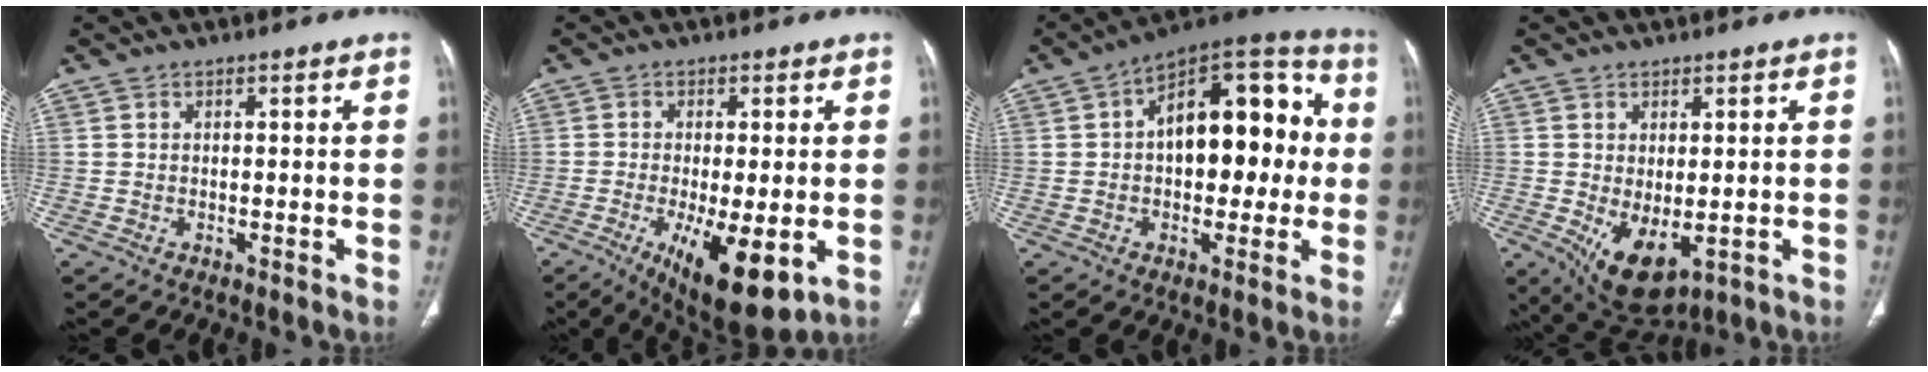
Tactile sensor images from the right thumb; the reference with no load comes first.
{"total": 13.1, "force": [-4.2, 4.5, 11.6], "torque": [-0.183, -0.021, -0.051]}
{"total": 20.0, "force": [1.5, 11.3, 16.5], "torque": [-0.193, 0.045, 0.015]}
{"total": 8.8, "force": [-1.8, 4.7, 7.2], "torque": [-0.110, -0.013, -0.004]}